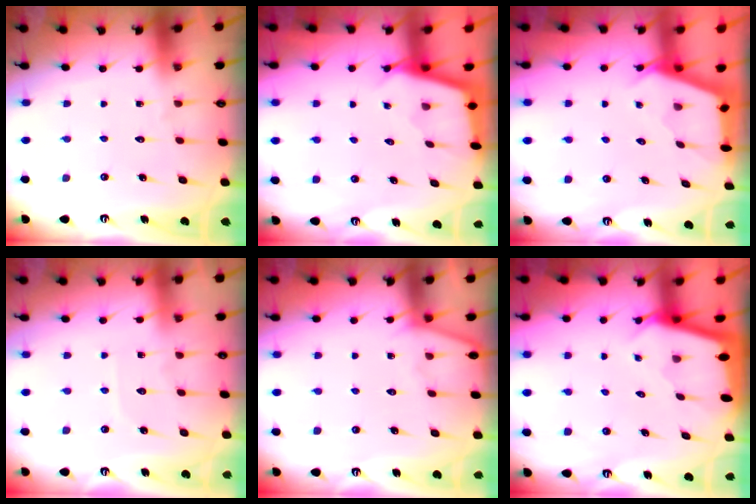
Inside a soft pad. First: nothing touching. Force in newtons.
{"total": 2.1, "press": 2.1, "slide": 0.1}
{"total": 2.7, "press": 2.6, "slide": 0.3}
{"total": 3.9, "press": 3.9, "slide": 0.4}
{"total": 4.2, "press": 4.2, "slide": 0.6}
{"total": 2.3, "press": 2.3, "slide": 0.2}